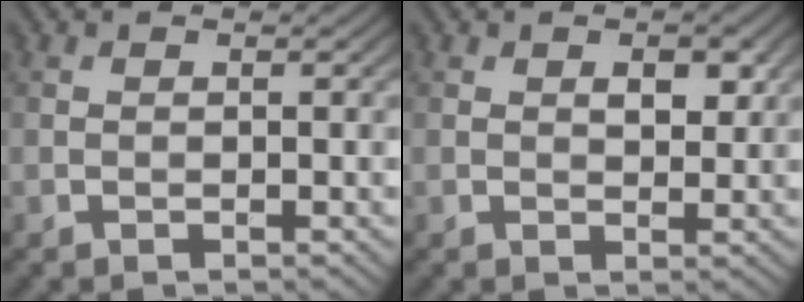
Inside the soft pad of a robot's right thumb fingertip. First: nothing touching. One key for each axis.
{"total": 2.7, "fx": 1.0, "fy": 1.5, "fz": 2.1, "tx": -0.027, "ty": -0.004, "tz": 0.017}